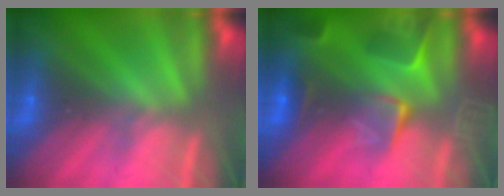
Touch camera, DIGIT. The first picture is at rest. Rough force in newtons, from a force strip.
{"total": 8.6}